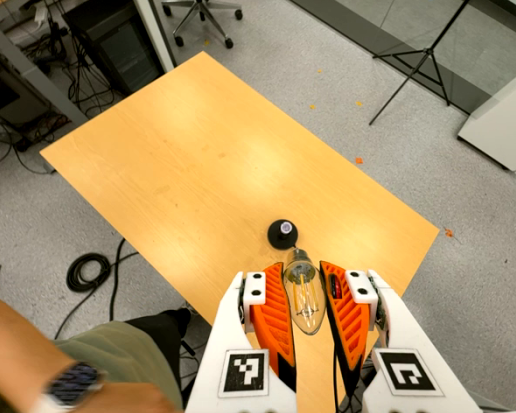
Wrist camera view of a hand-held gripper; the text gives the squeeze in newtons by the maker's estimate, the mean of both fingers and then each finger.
{"total": 21.1, "left": 23.1, "right": 19.0}